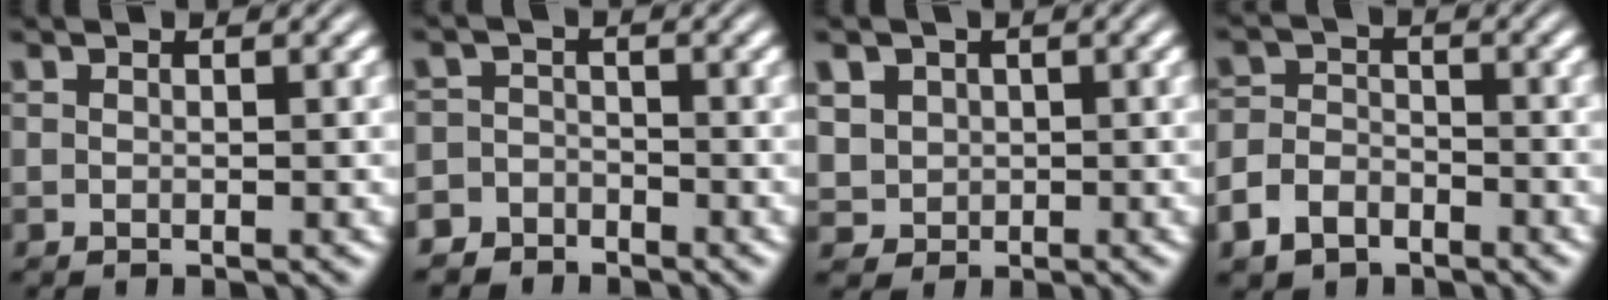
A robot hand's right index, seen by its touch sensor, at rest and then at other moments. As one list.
[{"total": 3.9, "force": [-3.4, 2.1, -0.2], "torque": [0.014, -0.014, -0.060]}, {"total": 5.0, "force": [0.4, 4.6, 1.8], "torque": [-0.053, -0.034, 0.022]}, {"total": 4.2, "force": [-2.9, 2.8, 1.0], "torque": [-0.013, -0.018, -0.045]}]